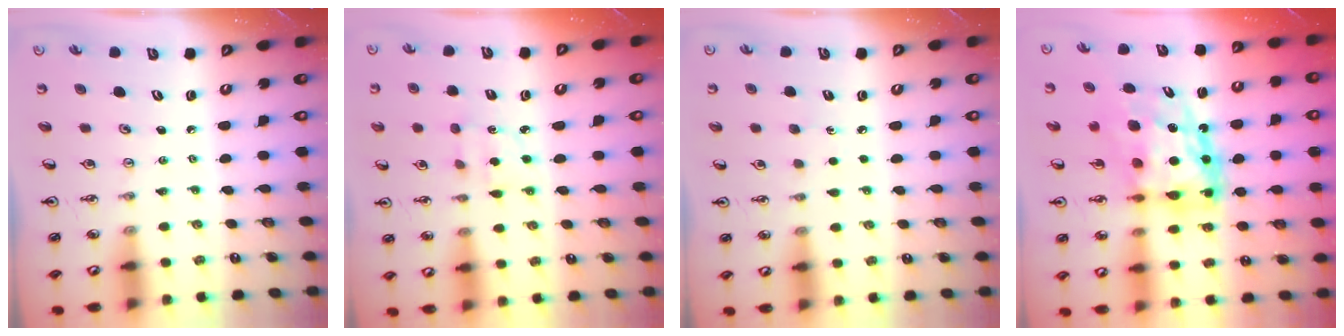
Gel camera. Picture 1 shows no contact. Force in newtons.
{"total": 2.9, "press": 2.8, "slide": 0.7}
{"total": 3.2, "press": 3.2, "slide": 0.4}
{"total": 14.8, "press": 14.7, "slide": 1.3}